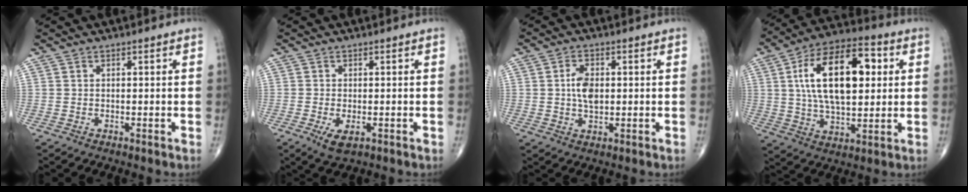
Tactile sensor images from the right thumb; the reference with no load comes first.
{"total": 3.6, "force": [-1.3, 1.6, 2.9], "torque": [-0.056, -0.008, -0.020]}
{"total": 5.5, "force": [0.4, 3.2, 4.4], "torque": [-0.078, 0.001, 0.006]}
{"total": 21.7, "force": [4.4, 10.9, 18.2], "torque": [-0.294, 0.011, 0.067]}